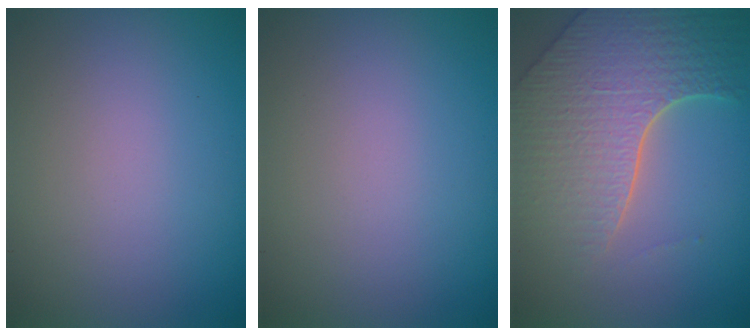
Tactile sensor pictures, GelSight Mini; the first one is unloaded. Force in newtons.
{"total": 0.0}
{"total": 7.7, "press": 5.6, "slide": 5.3}